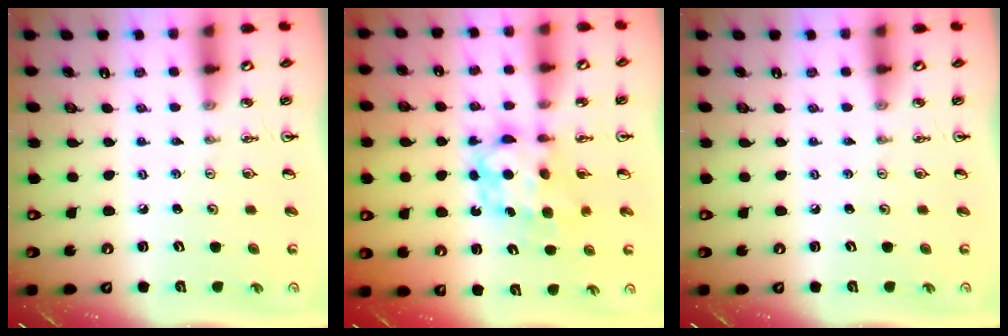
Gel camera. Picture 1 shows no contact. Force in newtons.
{"total": 6.7, "press": 6.7, "slide": 0.6}
{"total": 0.0}